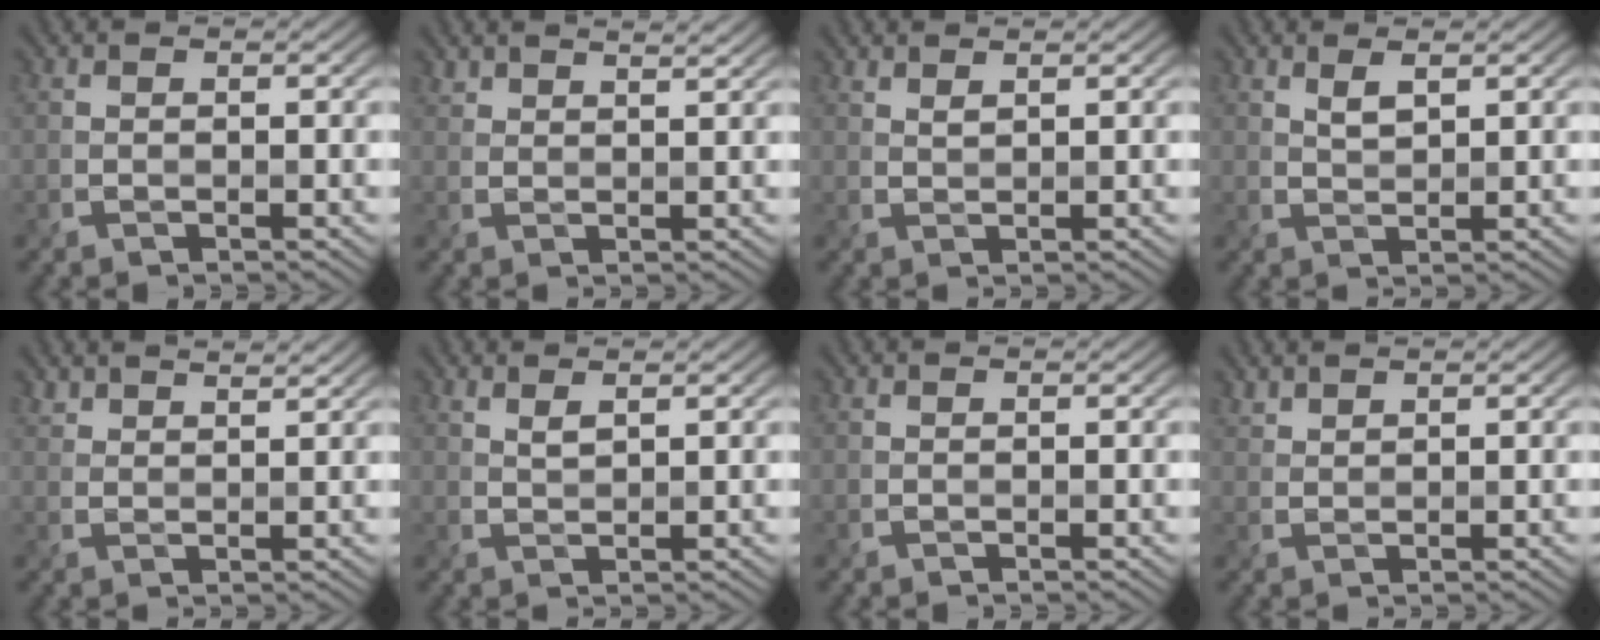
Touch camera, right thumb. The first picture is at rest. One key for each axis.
{"total": 2.9, "fx": 2.7, "fy": 0.4, "fz": 0.9, "tx": -0.017, "ty": -0.002, "tz": 0.046}
{"total": 1.3, "fx": 1.2, "fy": 0.1, "fz": 0.6, "tx": -0.016, "ty": -0.002, "tz": 0.028}
{"total": 1.9, "fx": 1.2, "fy": 0.5, "fz": 1.4, "tx": -0.031, "ty": -0.003, "tz": 0.026}
{"total": 3.3, "fx": 3.1, "fy": 0.6, "fz": 1.0, "tx": -0.022, "ty": -0.002, "tz": 0.058}
{"total": 1.5, "fx": 1.2, "fy": 0.2, "fz": 0.9, "tx": -0.020, "ty": -0.003, "tz": 0.029}
{"total": 0.0}
{"total": 1.6, "fx": 1.5, "fy": 0.2, "fz": 0.4, "tx": -0.013, "ty": 0.001, "tz": 0.035}